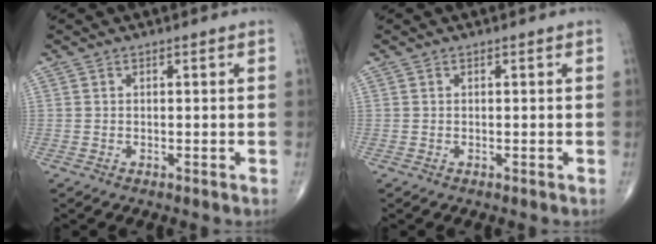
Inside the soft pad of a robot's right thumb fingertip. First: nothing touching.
{"total": 0.0}